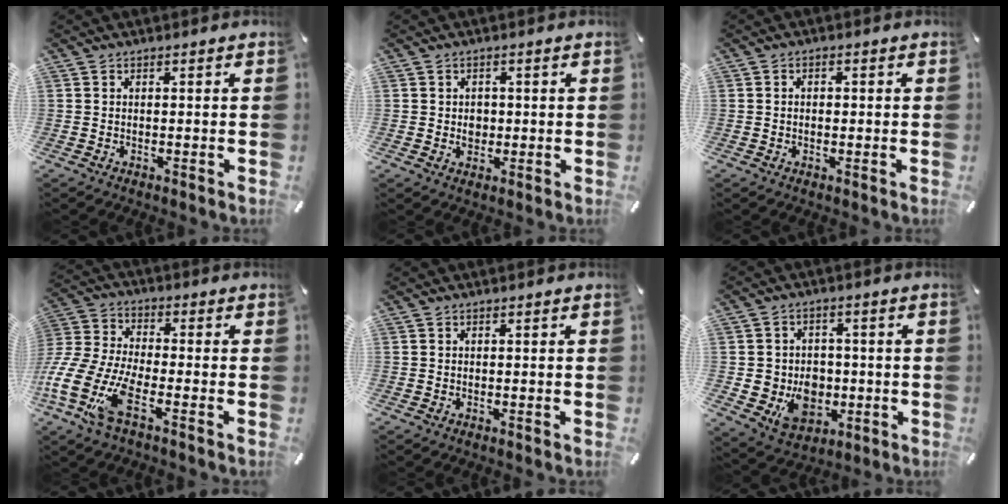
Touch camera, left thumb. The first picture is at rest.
{"total": 2.7, "force": [0.0, 2.5, 1.1], "torque": [0.000, -0.007, -0.006]}
{"total": 1.4, "force": [-0.2, 1.1, 1.0], "torque": [-0.019, 0.004, -0.005]}
{"total": 15.5, "force": [-8.0, 6.8, 11.3], "torque": [-0.256, 0.016, -0.146]}
{"total": 0.0}
{"total": 9.7, "force": [-1.3, 8.8, 3.8], "torque": [-0.066, 0.006, -0.016]}